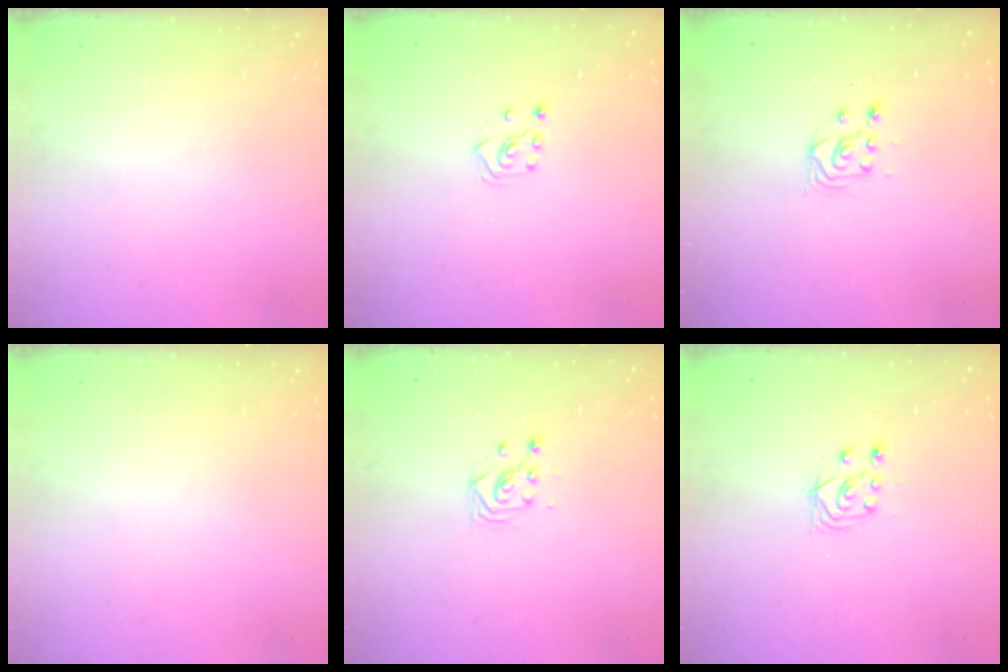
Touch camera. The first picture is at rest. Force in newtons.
{"total": 2.6, "press": 2.5, "slide": 0.6}
{"total": 3.3, "press": 3.1, "slide": 1.1}
{"total": 0.0}
{"total": 2.9, "press": 2.9, "slide": 0.2}
{"total": 3.4, "press": 3.2, "slide": 0.9}